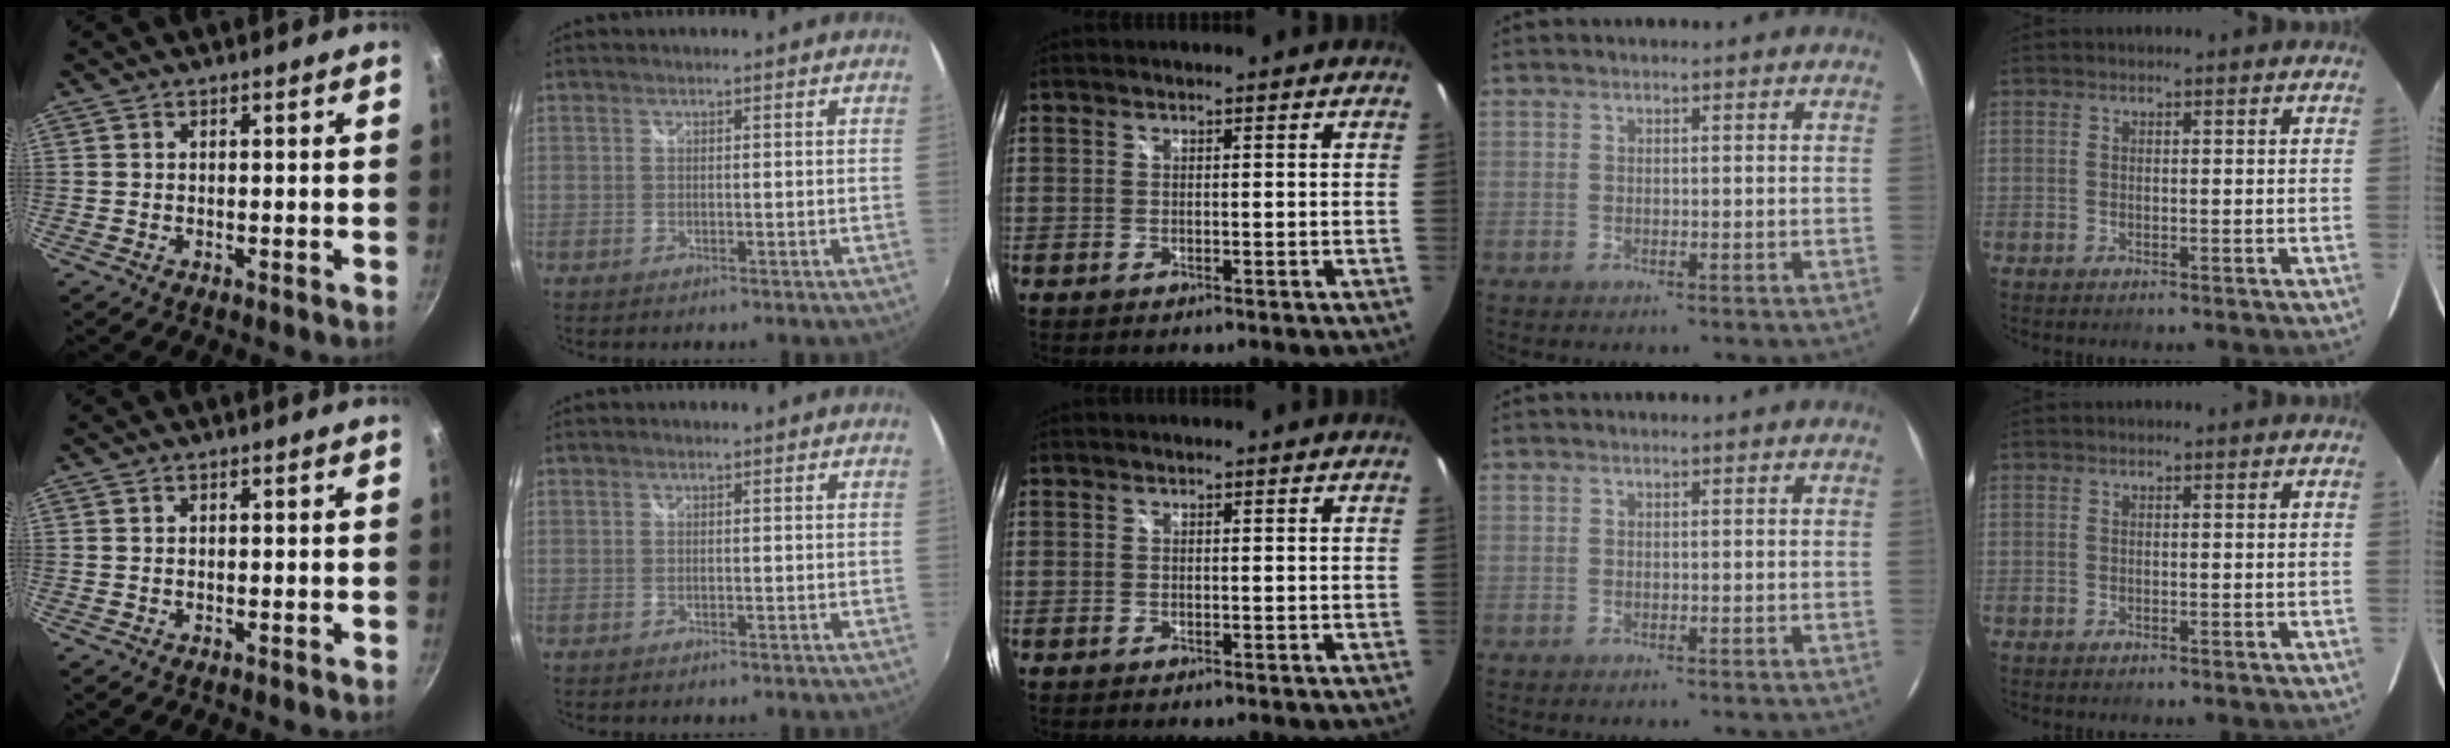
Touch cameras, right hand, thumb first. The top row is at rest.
{}